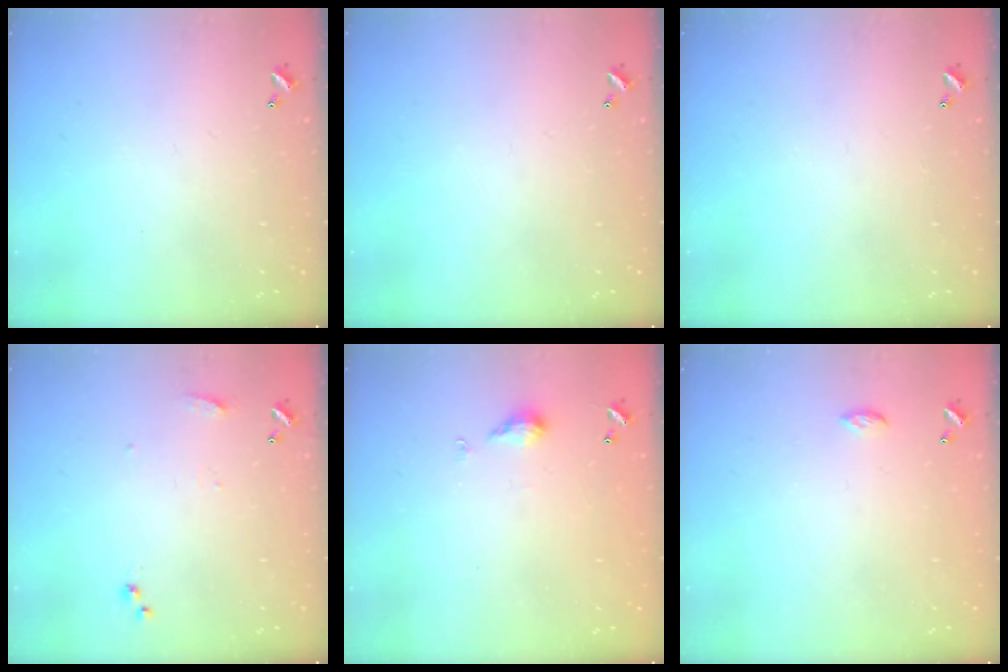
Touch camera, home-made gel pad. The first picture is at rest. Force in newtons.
{"total": 0.0}
{"total": 0.0}
{"total": 7.3, "press": 7.3, "slide": 0.8}
{"total": 4.4, "press": 4.3, "slide": 0.7}
{"total": 3.2, "press": 3.2, "slide": 0.3}